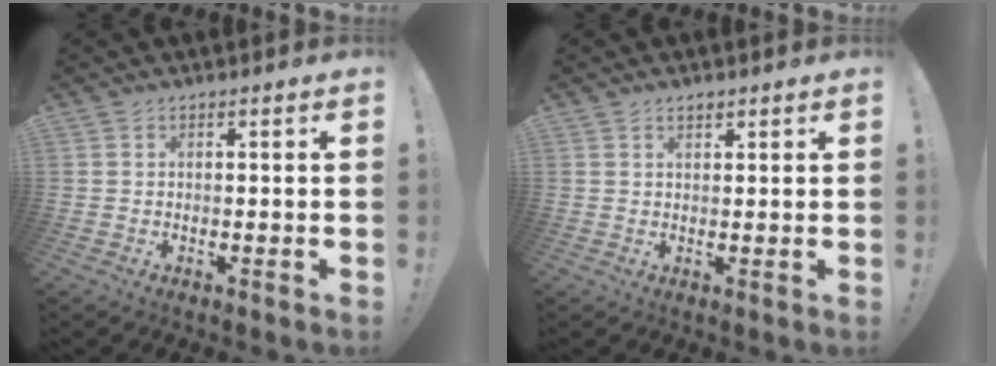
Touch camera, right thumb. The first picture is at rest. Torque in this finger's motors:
{"motor_torque": [-0.13, 0.47, 0.24, -0.10, 0.00]}